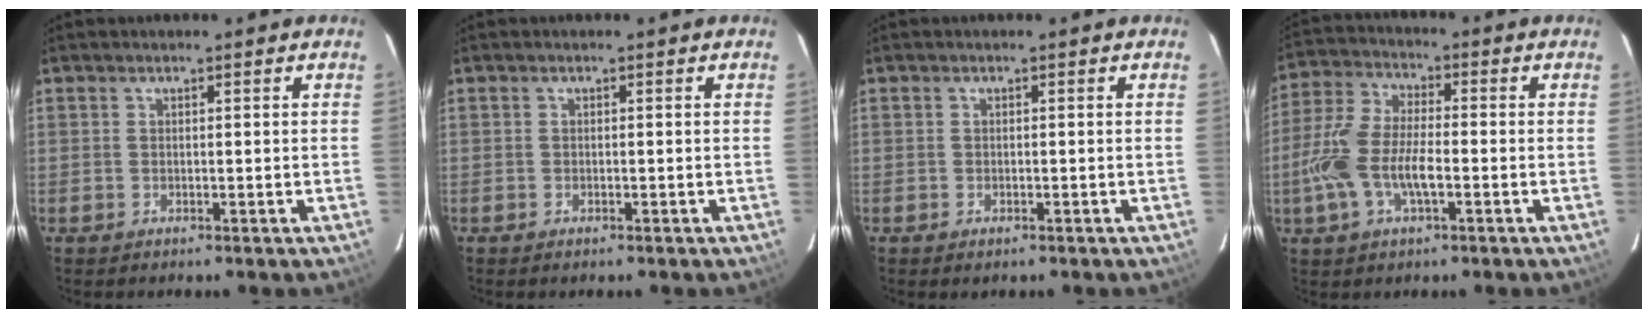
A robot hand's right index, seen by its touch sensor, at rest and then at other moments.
{"total": 0.5, "force": [-0.4, 0.2, 0.2], "torque": [-0.005, -0.001, -0.009]}
{"total": 1.0, "force": [-0.6, 0.6, 0.5], "torque": [-0.007, -0.003, -0.011]}
{"total": 12.0, "force": [-3.2, 4.9, 10.5], "torque": [-0.229, 0.002, -0.063]}